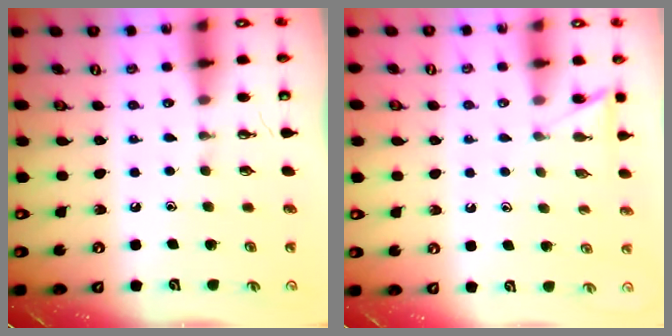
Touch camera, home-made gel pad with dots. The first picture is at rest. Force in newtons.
{"total": 4.5, "press": 4.5, "slide": 0.6}